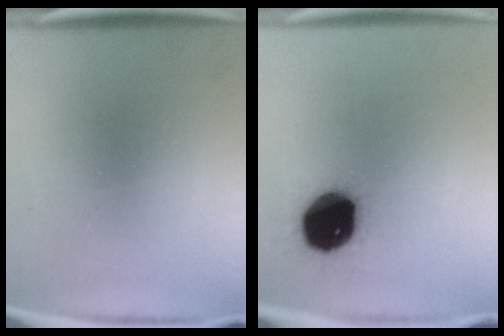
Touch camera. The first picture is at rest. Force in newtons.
{"total": 20.1}